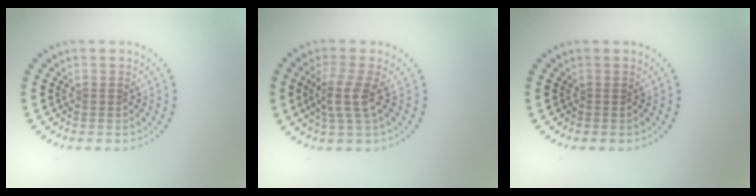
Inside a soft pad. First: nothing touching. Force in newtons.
{"total": 3.0, "press": 2.3, "slide": 1.8}
{"total": 0.0}